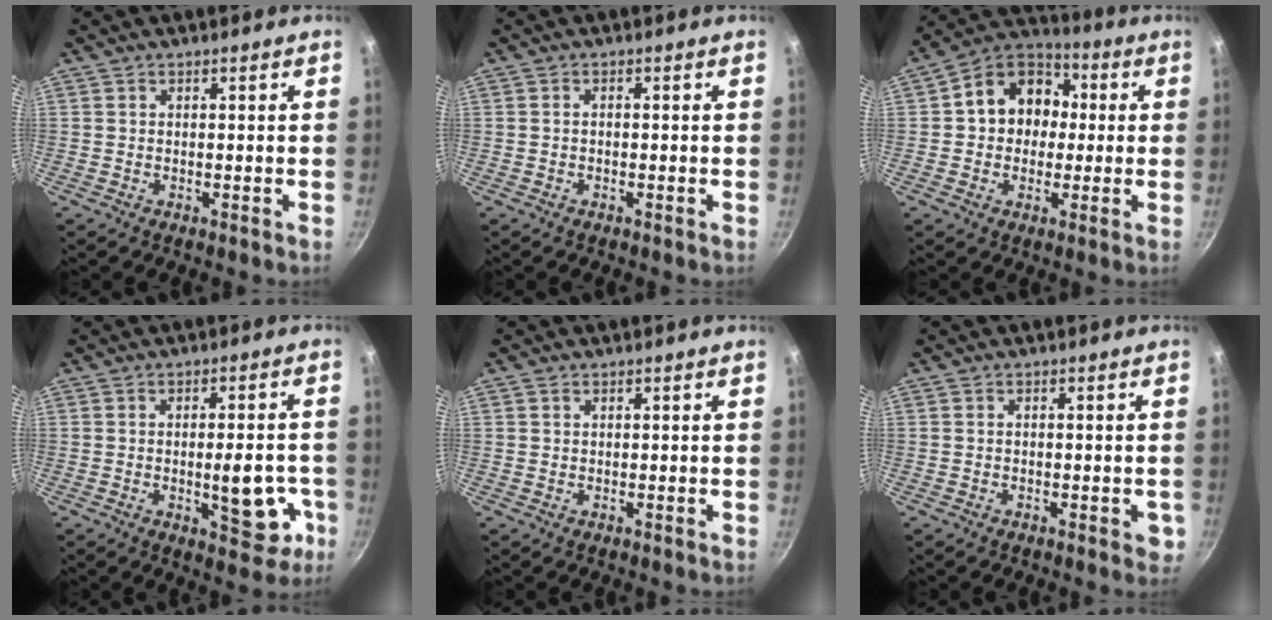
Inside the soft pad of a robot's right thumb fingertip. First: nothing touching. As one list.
[{"total": 0.7, "force": [-0.3, 0.4, 0.5], "torque": [-0.014, 0.008, -0.005]}, {"total": 13.4, "force": [1.1, 11.1, 7.4], "torque": [-0.073, 0.031, -0.002]}, {"total": 10.6, "force": [-2.6, 4.4, 9.2], "torque": [-0.096, 0.008, -0.028]}, {"total": 0.6, "force": [0.3, 0.5, 0.2], "torque": [-0.004, 0.001, 0.005]}, {"total": 2.6, "force": [-0.8, 1.2, 2.2], "torque": [-0.019, 0.001, -0.011]}]